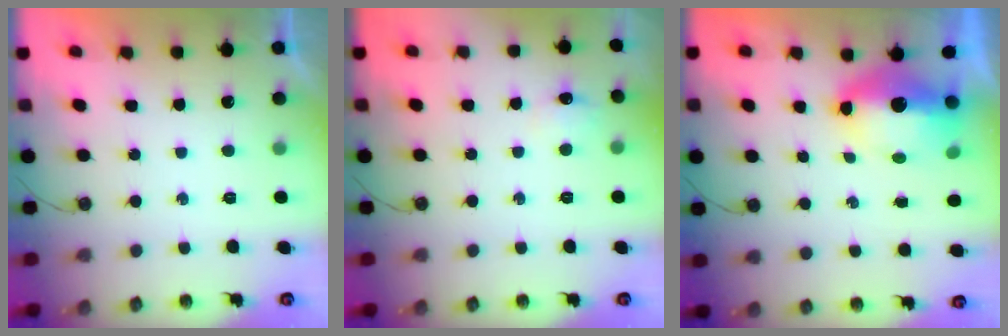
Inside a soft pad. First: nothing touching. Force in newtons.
{"total": 6.4, "press": 6.2, "slide": 1.7}
{"total": 10.3, "press": 9.7, "slide": 3.5}